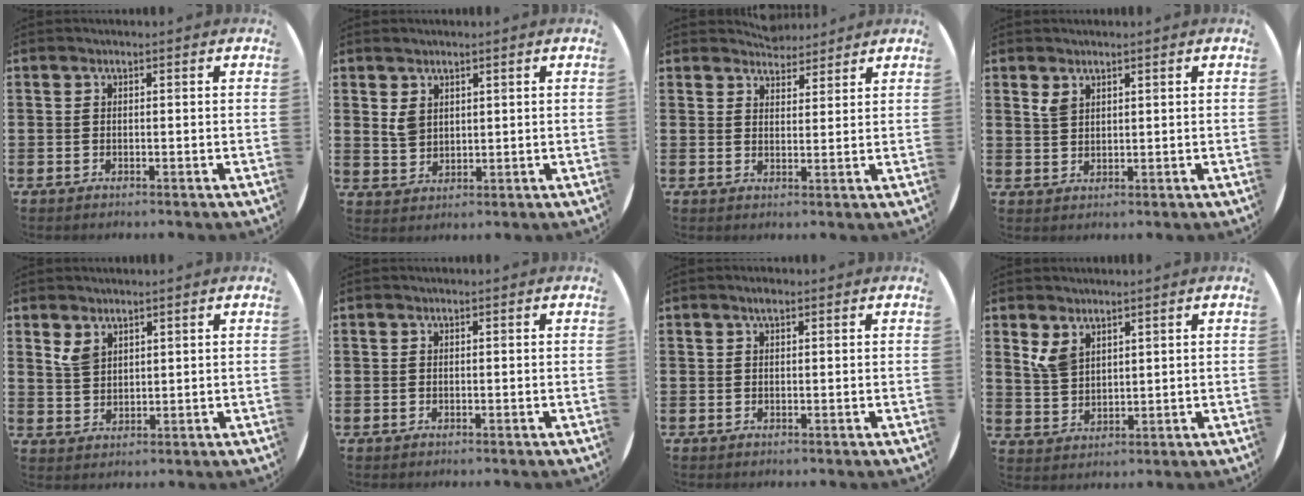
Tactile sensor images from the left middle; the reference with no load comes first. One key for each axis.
{"total": 3.1, "fx": 1.8, "fy": 2.1, "fz": 1.3, "tx": -0.022, "ty": 0.004, "tz": 0.031}
{"total": 3.3, "fx": 3.3, "fy": 0.6, "fz": -0.3, "tx": -0.001, "ty": -0.010, "tz": 0.062}
{"total": 1.9, "fx": 1.5, "fy": 1.0, "fz": 0.7, "tx": -0.008, "ty": 0.001, "tz": 0.027}
{"total": 2.7, "fx": 2.0, "fy": 1.5, "fz": 1.0, "tx": -0.016, "ty": -0.001, "tz": 0.038}
{"total": 0.5, "fx": 0.3, "fy": 0.5, "fz": -0.1, "tx": 0.009, "ty": 0.001, "tz": 0.003}
{"total": 1.0, "fx": 0.7, "fy": 0.2, "fz": 0.6, "tx": -0.012, "ty": 0.004, "tz": 0.011}
{"total": 3.6, "fx": 2.5, "fy": 2.1, "fz": 1.6, "tx": -0.037, "ty": 0.004, "tz": 0.049}